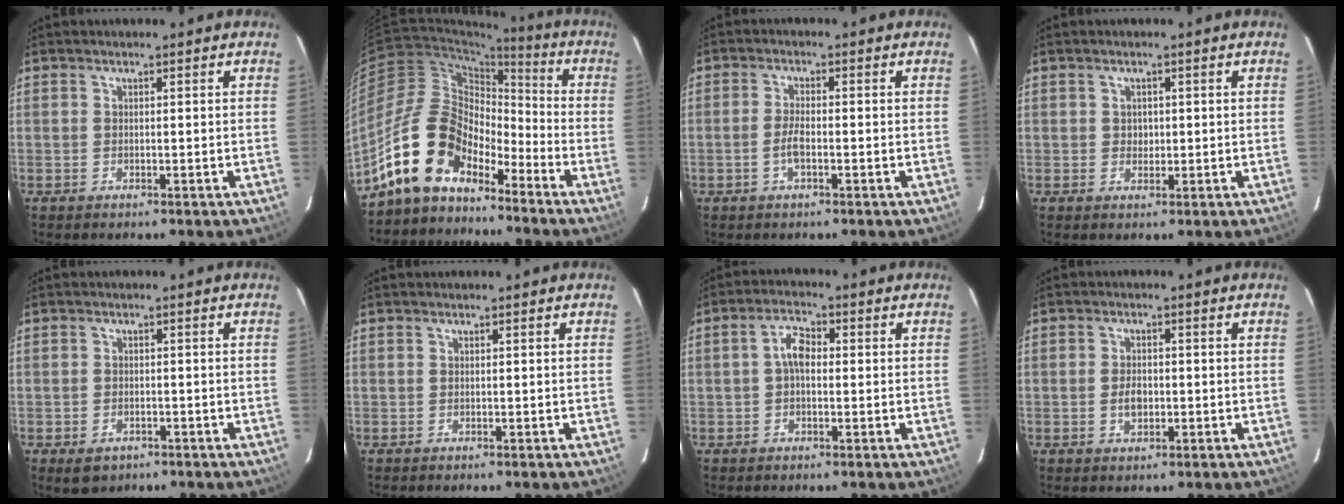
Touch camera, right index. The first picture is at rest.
{"total": 13.9, "force": [-10.3, 6.9, 6.1], "torque": [-0.110, 0.023, -0.194]}
{"total": 3.2, "force": [-1.1, 1.1, 2.8], "torque": [-0.060, 0.001, -0.023]}
{"total": 1.6, "force": [0.2, 1.6, 0.4], "torque": [-0.001, 0.004, 0.004]}
{"total": 3.7, "force": [-2.1, 2.6, 1.6], "torque": [-0.033, -0.004, -0.027]}
{"total": 0.0}
{"total": 4.0, "force": [0.0, 2.3, 3.3], "torque": [-0.062, 0.016, 0.000]}
{"total": 3.3, "force": [-0.6, 2.2, 2.3], "torque": [-0.044, 0.002, -0.009]}